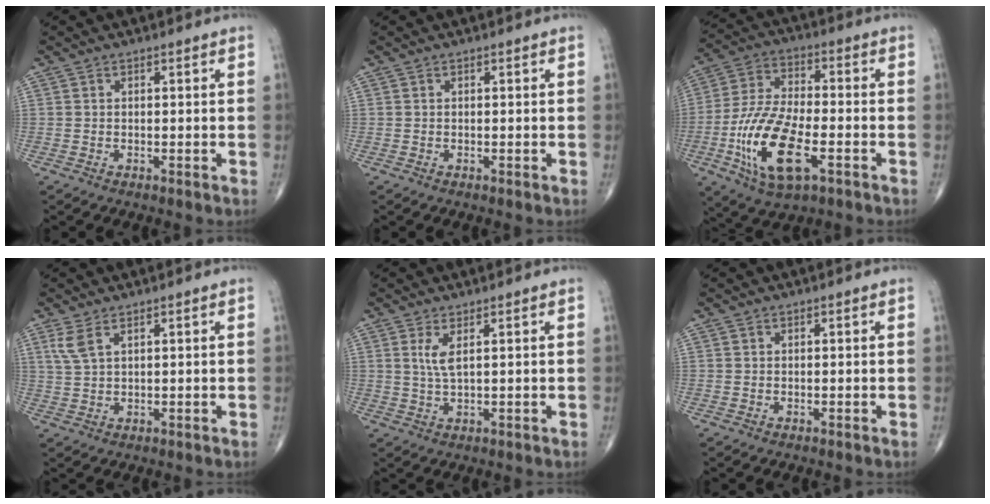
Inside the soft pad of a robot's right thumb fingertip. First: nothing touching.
{"total": 0.0}
{"total": 17.2, "force": [-5.7, 7.4, 14.4], "torque": [-0.291, 0.014, -0.101]}
{"total": 3.4, "force": [1.9, 1.2, 2.6], "torque": [-0.064, 0.003, 0.049]}
{"total": 3.1, "force": [1.2, 0.6, 2.8], "torque": [-0.065, -0.008, 0.031]}
{"total": 0.0}